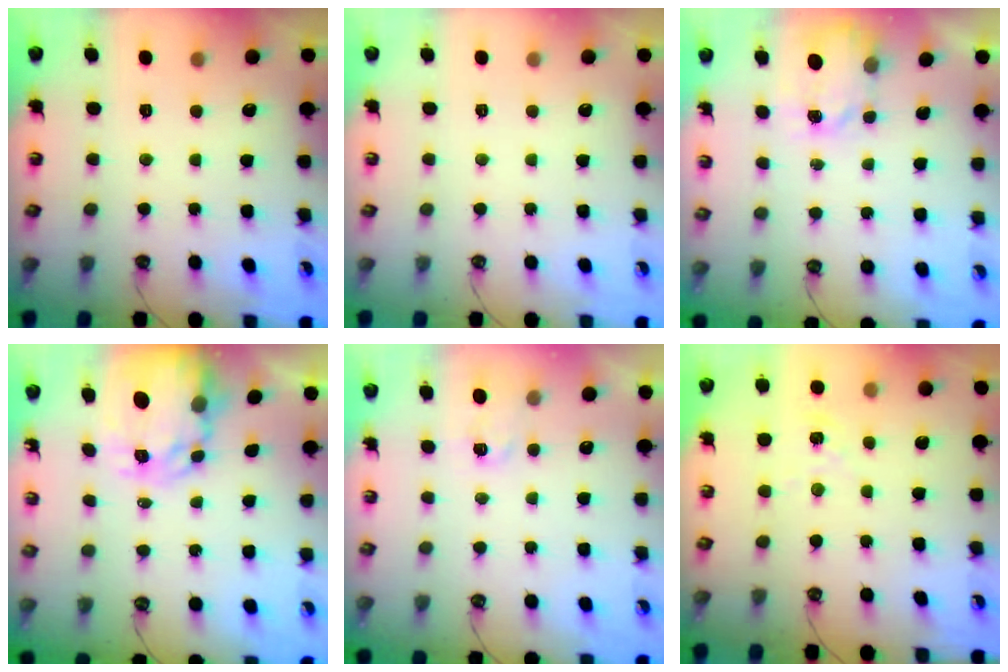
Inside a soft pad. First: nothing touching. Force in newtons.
{"total": 0.0}
{"total": 3.6, "press": 3.6, "slide": 0.4}
{"total": 6.4, "press": 6.4, "slide": 0.6}
{"total": 2.9, "press": 2.9, "slide": 0.4}
{"total": 1.0, "press": 1.0, "slide": 0.2}